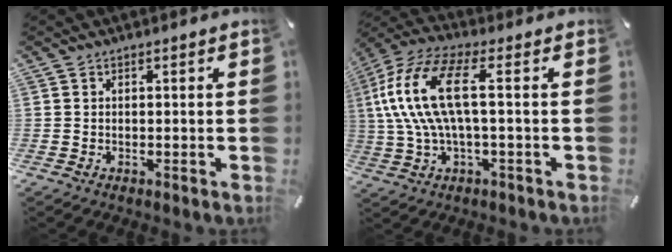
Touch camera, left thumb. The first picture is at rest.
{"total": 15.5, "force": [2.0, 6.0, 14.2], "torque": [-0.313, -0.009, 0.025]}